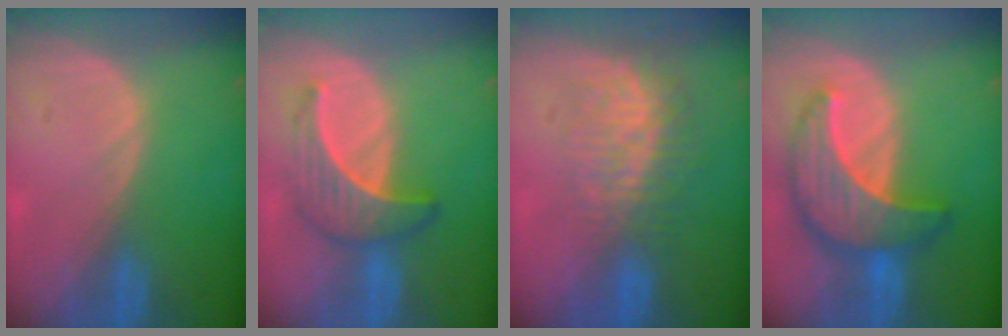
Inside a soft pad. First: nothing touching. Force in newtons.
{"total": 6.8, "press": 6.2, "slide": 2.9}
{"total": 8.7, "press": 7.4, "slide": 4.6}
{"total": 10.0, "press": 10.0, "slide": 0.7}